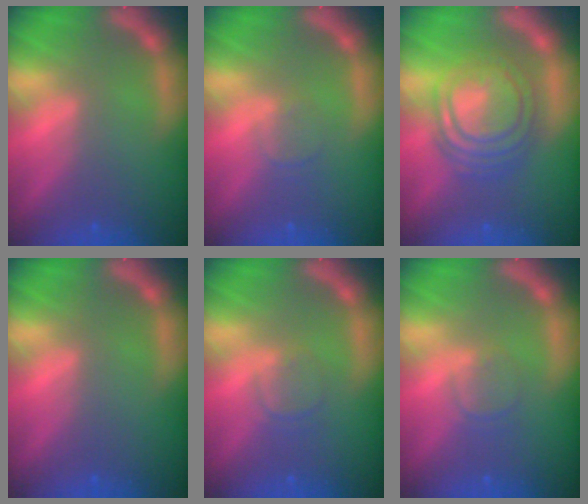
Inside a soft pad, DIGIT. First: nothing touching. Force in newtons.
{"total": 1.4}
{"total": 9.0}
{"total": 0.0}
{"total": 1.9}
{"total": 1.9}